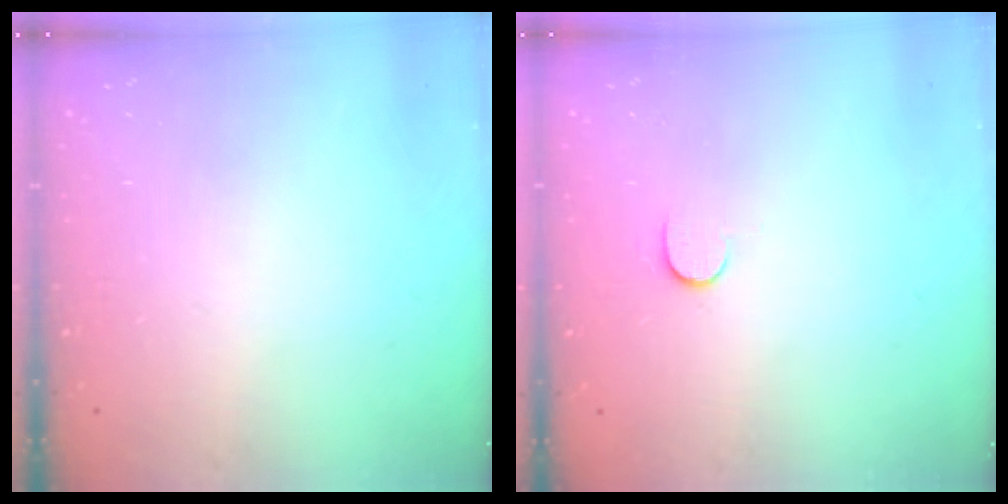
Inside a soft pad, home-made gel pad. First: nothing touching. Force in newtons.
{"total": 5.3, "press": 5.2, "slide": 0.5}